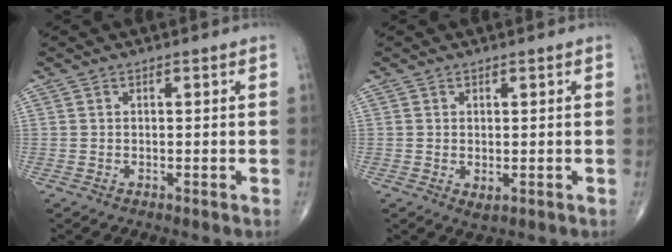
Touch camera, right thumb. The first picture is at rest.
{"total": 1.4, "force": [-0.1, 0.8, 1.2], "torque": [-0.019, -0.004, 0.002]}